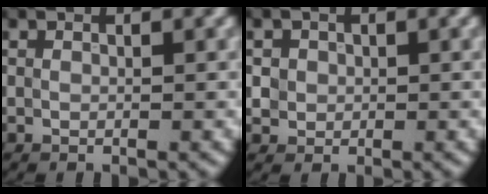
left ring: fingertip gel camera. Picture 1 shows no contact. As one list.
[{"total": 1.7, "force": [0.4, 1.6, 0.5], "torque": [-0.006, 0.000, 0.019]}]